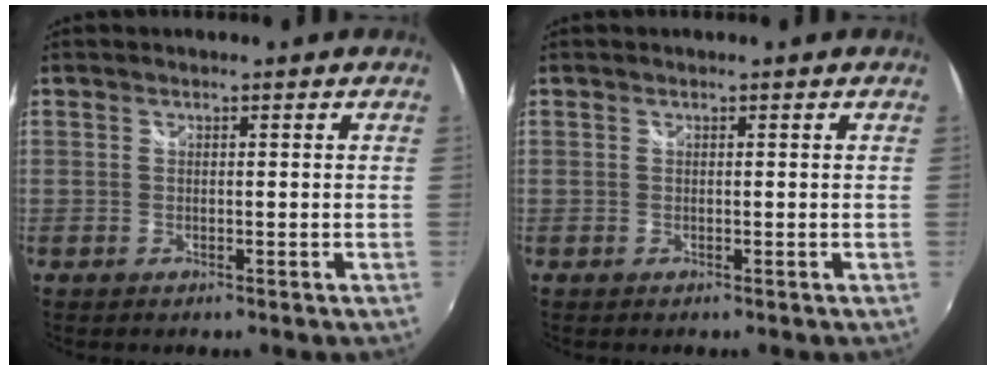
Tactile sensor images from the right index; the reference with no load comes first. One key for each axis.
{"total": 0.0}